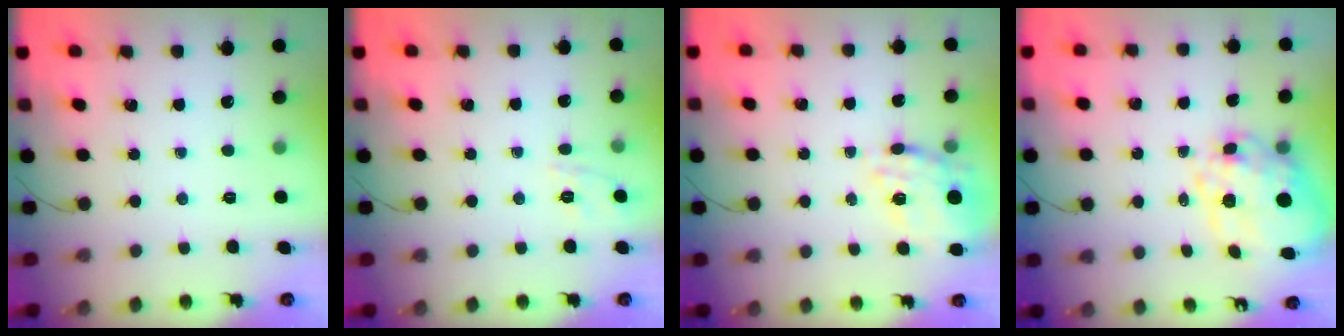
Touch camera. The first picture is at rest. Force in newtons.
{"total": 1.7, "press": 0.1, "slide": 1.7}
{"total": 16.6, "press": 16.2, "slide": 3.6}
{"total": 16.8, "press": 16.6, "slide": 3.1}